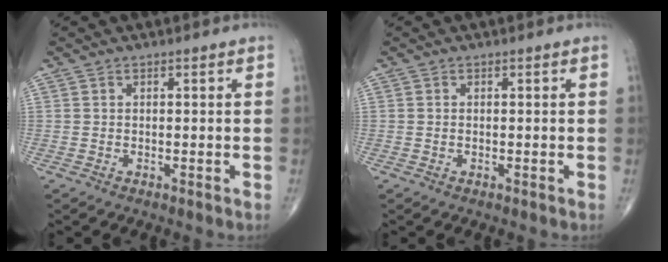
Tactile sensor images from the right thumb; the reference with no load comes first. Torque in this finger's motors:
{"motor_torque": [0.25, 0.12, -0.12, -0.07, 0.03]}